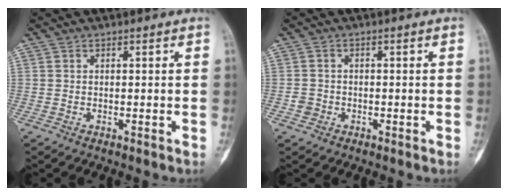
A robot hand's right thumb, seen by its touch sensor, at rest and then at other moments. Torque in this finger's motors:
{"motor_torque": [0.20, 0.06, -0.13, -0.05, -0.01]}